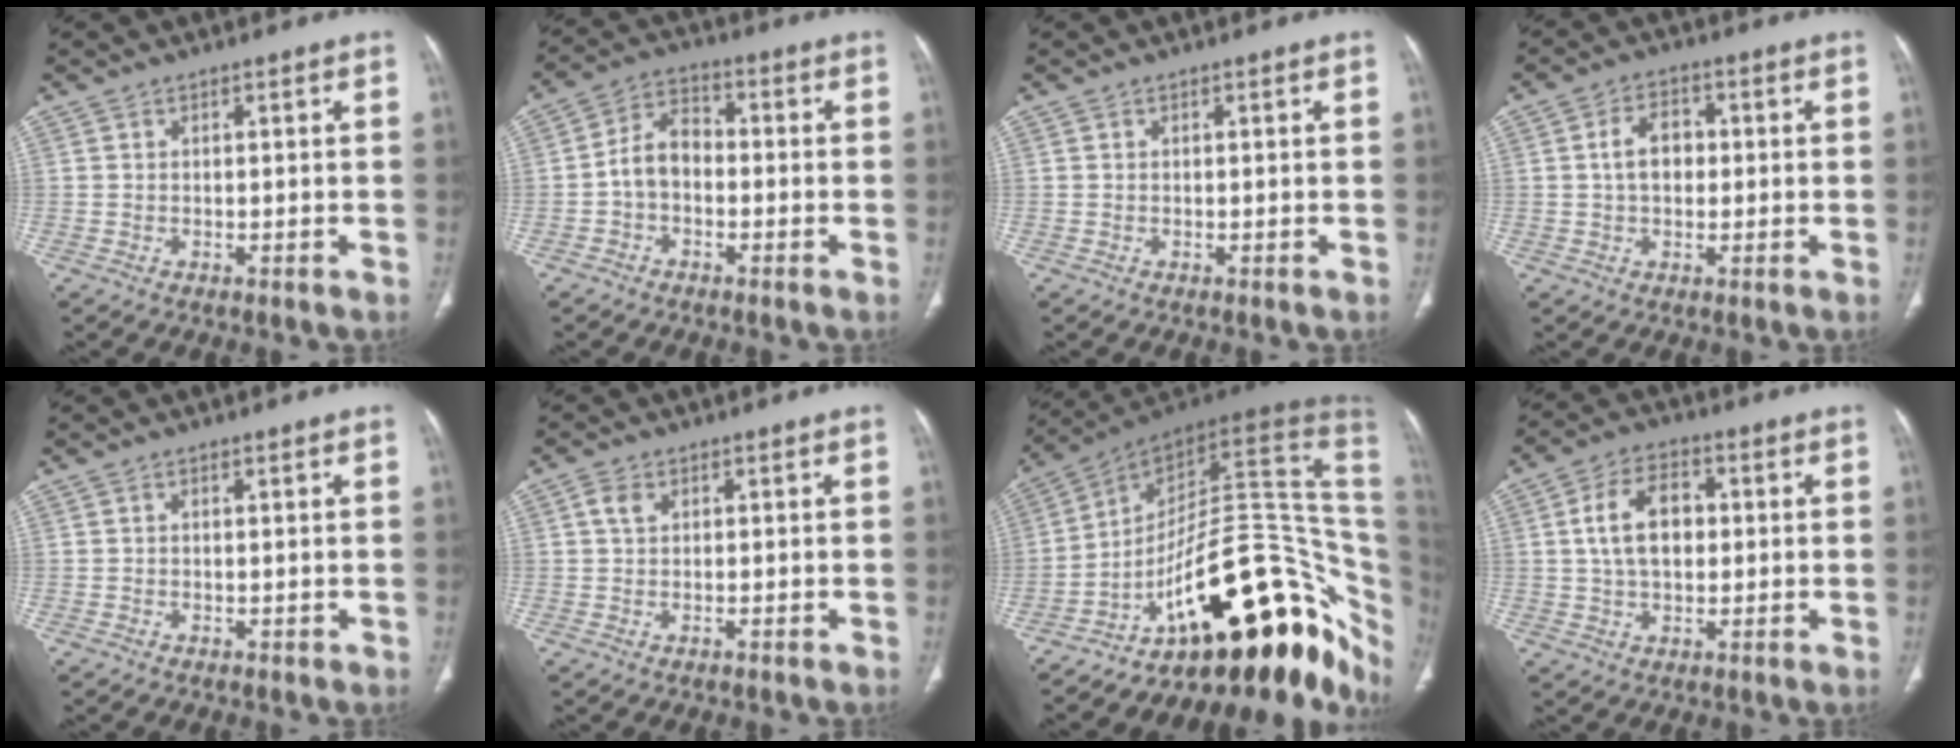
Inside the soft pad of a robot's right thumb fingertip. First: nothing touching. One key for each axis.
{"total": 8.9, "fx": -2.0, "fy": 6.3, "fz": 6.0, "tx": -0.093, "ty": 0.037, "tz": -0.050}
{"total": 0.0}
{"total": 6.0, "fx": 0.4, "fy": 4.2, "fz": 4.3, "tx": -0.066, "ty": 0.014, "tz": 0.002}
{"total": 0.0}
{"total": 2.3, "fx": 0.5, "fy": 1.5, "fz": 1.6, "tx": -0.038, "ty": 0.002, "tz": 0.007}
{"total": 31.8, "fx": -8.8, "fy": 13.8, "fz": 27.2, "tx": -0.250, "ty": 0.103, "tz": -0.124}
{"total": 10.0, "fx": 1.2, "fy": 6.4, "fz": 7.6, "tx": -0.123, "ty": 0.013, "tz": 0.020}